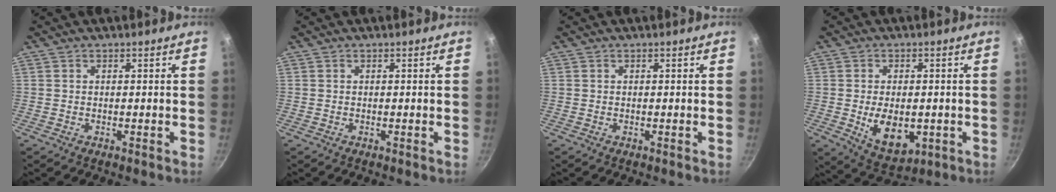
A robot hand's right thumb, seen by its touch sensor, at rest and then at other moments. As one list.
[{"total": 0.0}, {"total": 0.0}, {"total": 9.7, "force": [-1.5, 6.0, 7.5], "torque": [-0.101, -0.009, -0.006]}]